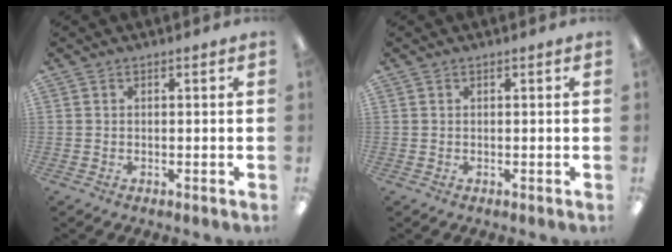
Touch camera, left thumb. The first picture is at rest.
{"total": 0.0}